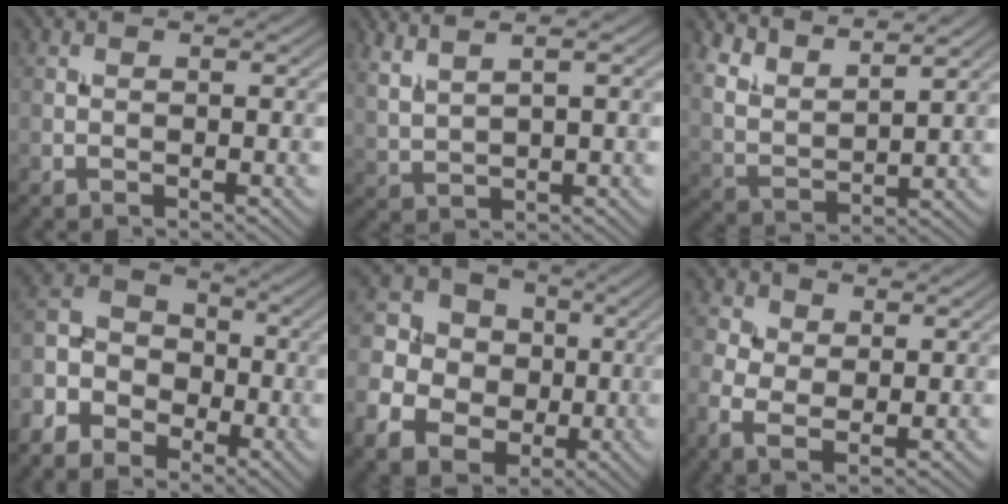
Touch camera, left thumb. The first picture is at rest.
{"total": 5.7, "force": [3.4, 1.4, 4.3], "torque": [-0.085, 0.017, 0.058]}
{"total": 9.1, "force": [7.2, 2.2, 5.1], "torque": [-0.103, -0.007, 0.123]}
{"total": 8.1, "force": [-4.5, 5.6, 3.8], "torque": [-0.098, -0.019, -0.100]}
{"total": 12.3, "force": [-1.7, 10.8, 5.7], "torque": [-0.175, -0.009, -0.047]}
{"total": 5.3, "force": [0.7, 3.4, 4.0], "torque": [-0.106, 0.000, 0.010]}